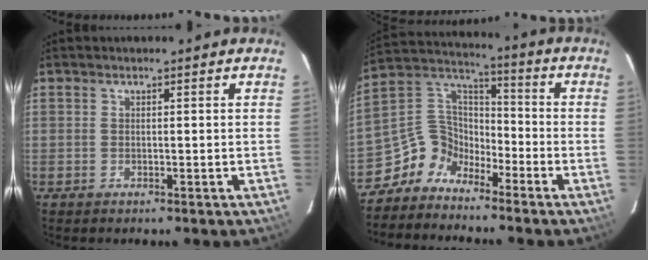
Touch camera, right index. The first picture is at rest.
{"total": 7.6, "force": [-6.1, 4.4, 1.2], "torque": [-0.042, 0.051, -0.144]}